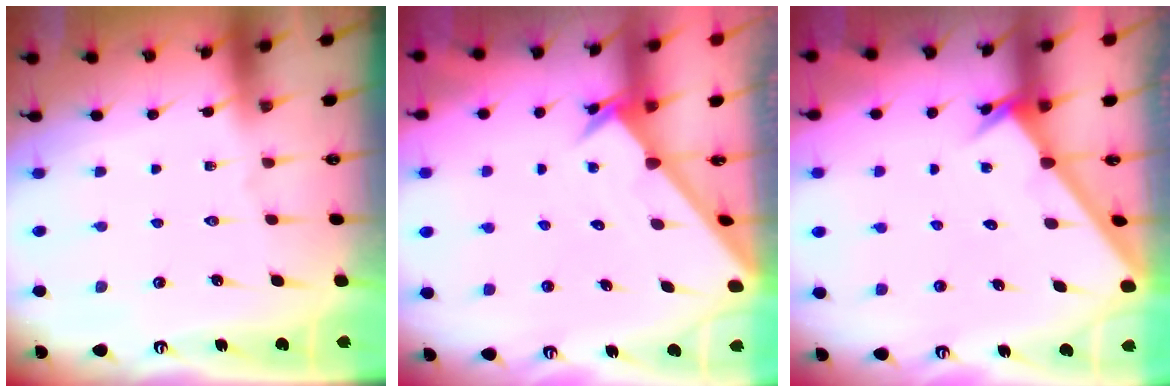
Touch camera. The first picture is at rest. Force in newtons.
{"total": 2.1, "press": 2.1, "slide": 0.1}
{"total": 2.6, "press": 2.6, "slide": 0.1}